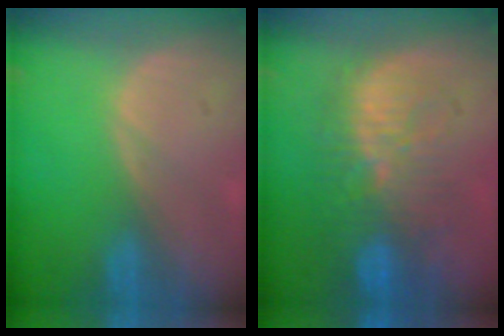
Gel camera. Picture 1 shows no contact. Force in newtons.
{"total": 10.7, "press": 9.9, "slide": 4.2}